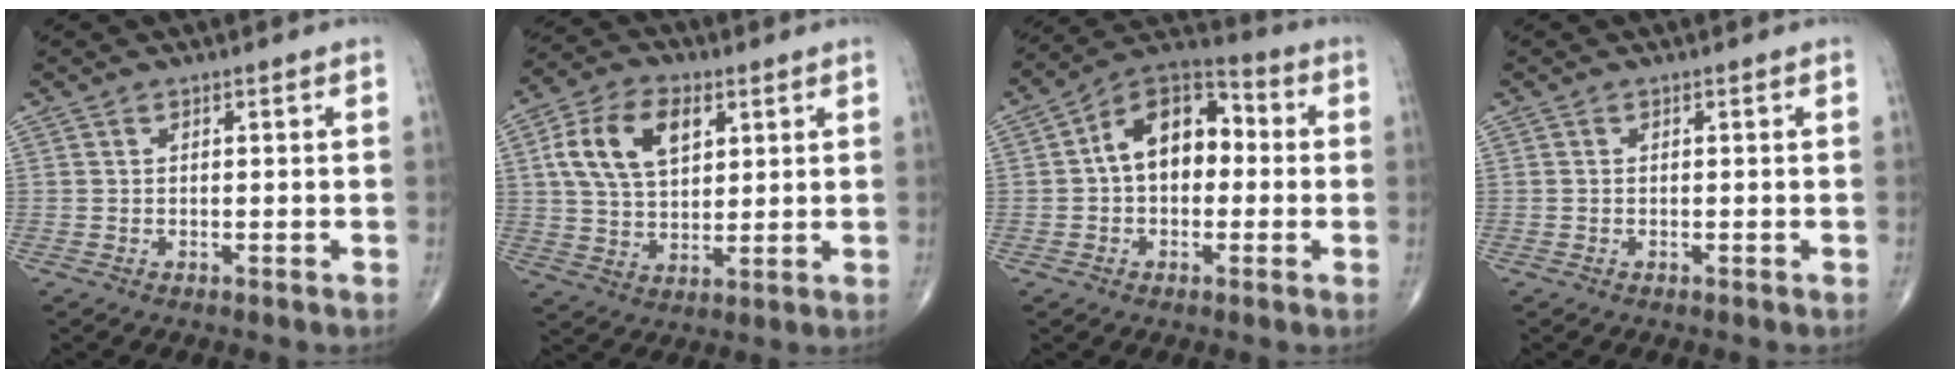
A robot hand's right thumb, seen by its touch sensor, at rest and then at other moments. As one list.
[{"total": 13.0, "force": [4.3, 8.0, 9.3], "torque": [-0.158, -0.001, 0.080]}, {"total": 13.2, "force": [0.7, 8.7, 10.0], "torque": [-0.125, 0.038, -0.006]}, {"total": 0.0}]